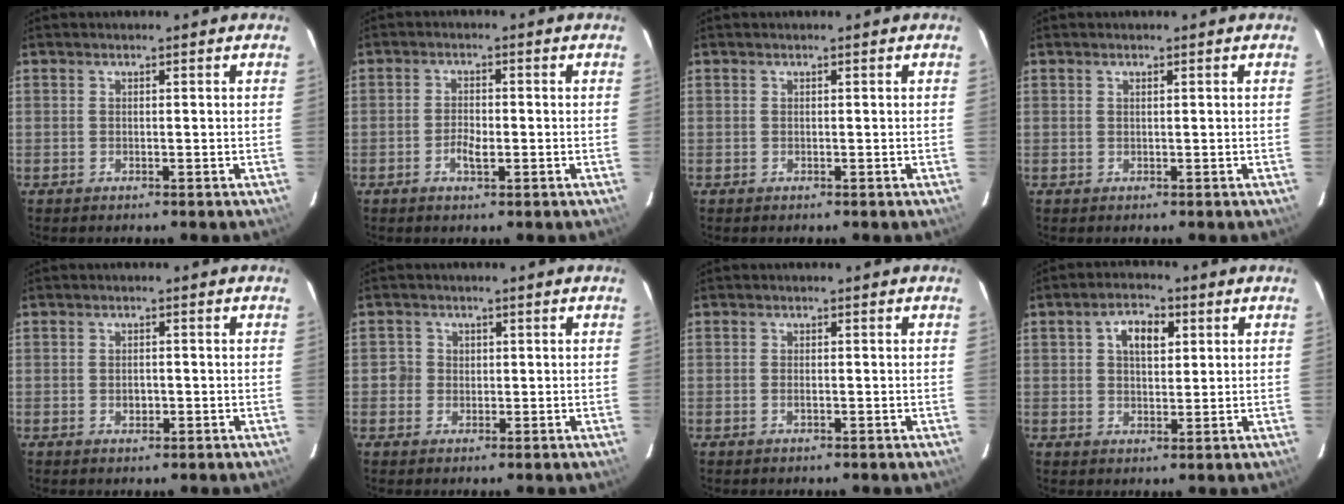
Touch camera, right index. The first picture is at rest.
{"total": 3.0, "force": [-1.1, 1.4, 2.4], "torque": [-0.051, -0.001, -0.020]}
{"total": 0.0}
{"total": 0.0}
{"total": 1.7, "force": [-0.3, 1.3, 1.0], "torque": [-0.016, 0.000, -0.004]}
{"total": 2.6, "force": [-0.1, 2.6, 0.0], "torque": [0.009, 0.012, -0.001]}
{"total": 0.9, "force": [-0.3, 0.3, 0.8], "torque": [-0.017, 0.001, -0.006]}
{"total": 5.8, "force": [2.0, 3.4, 4.2], "torque": [-0.068, 0.018, 0.037]}